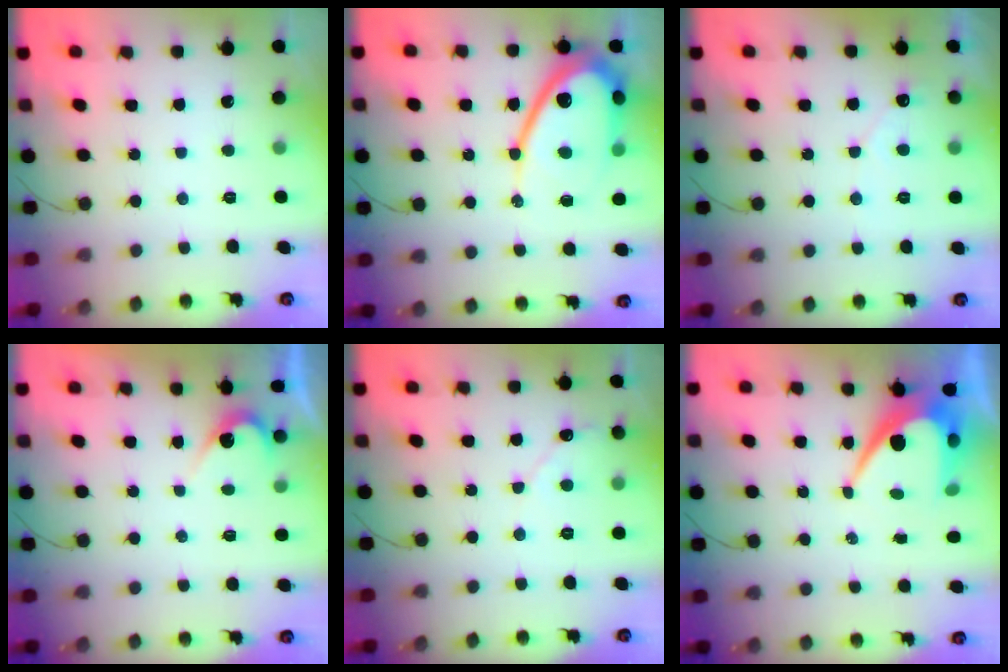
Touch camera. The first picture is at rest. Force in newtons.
{"total": 15.4, "press": 15.3, "slide": 1.4}
{"total": 3.0, "press": 3.0, "slide": 0.1}
{"total": 3.8, "press": 3.8, "slide": 0.3}
{"total": 4.5, "press": 4.4, "slide": 0.5}
{"total": 9.6, "press": 9.6, "slide": 0.7}